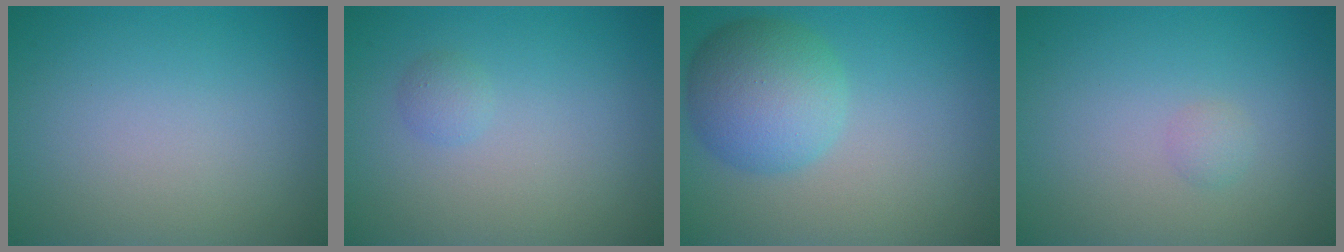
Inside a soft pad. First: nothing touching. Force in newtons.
{"total": 0.9, "press": 0.9, "slide": 0.1}
{"total": 5.9, "press": 5.9, "slide": 0.3}
{"total": 0.7, "press": 0.7, "slide": 0.0}